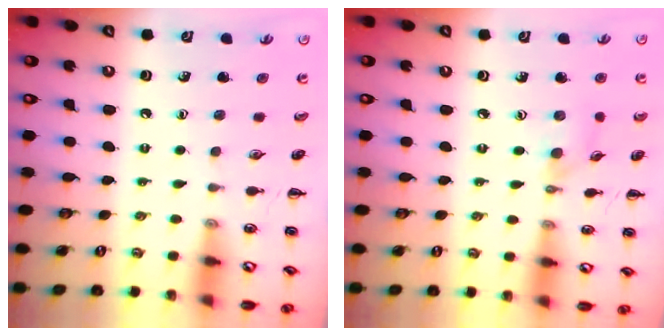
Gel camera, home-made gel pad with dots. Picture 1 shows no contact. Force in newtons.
{"total": 3.1, "press": 2.9, "slide": 1.1}